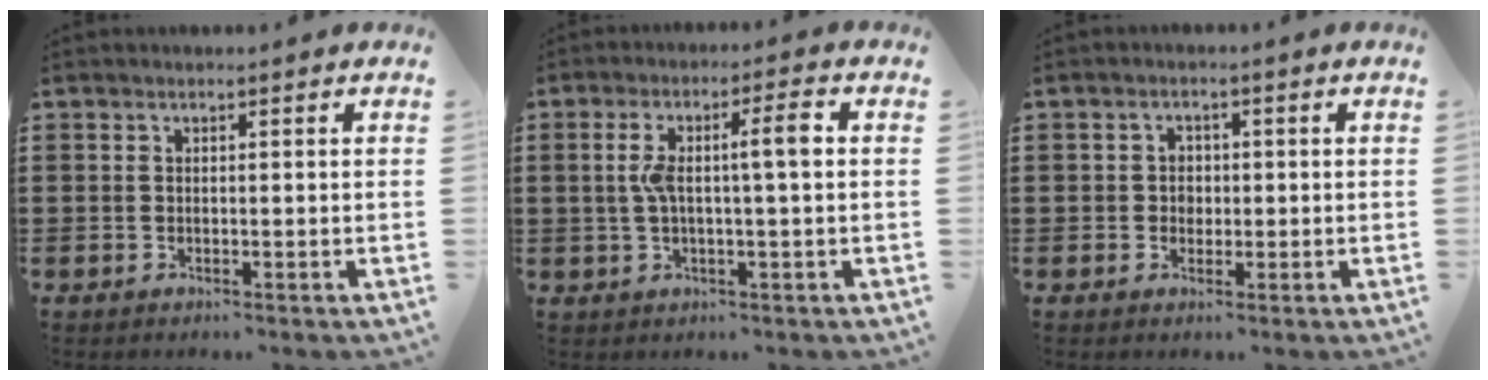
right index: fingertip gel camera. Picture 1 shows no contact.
{"total": 6.1, "force": [0.6, 1.0, 6.0], "torque": [-0.104, 0.000, 0.003]}
{"total": 1.9, "force": [-0.2, 1.8, 0.7], "torque": [-0.020, 0.007, -0.006]}